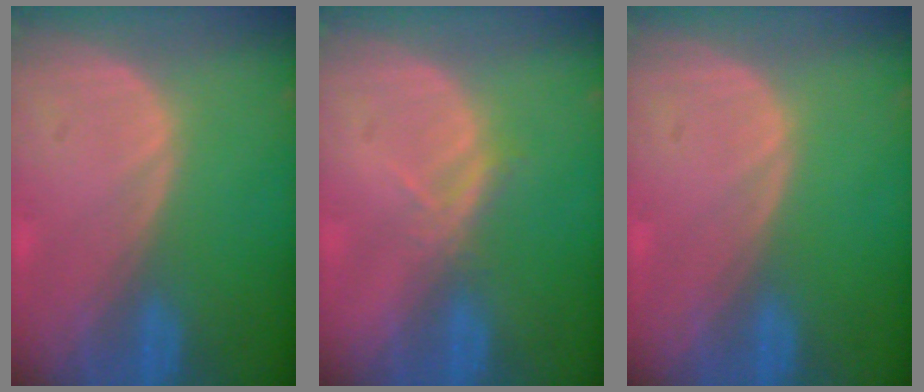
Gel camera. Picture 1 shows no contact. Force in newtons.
{"total": 2.1, "press": 1.9, "slide": 0.9}
{"total": 0.0}